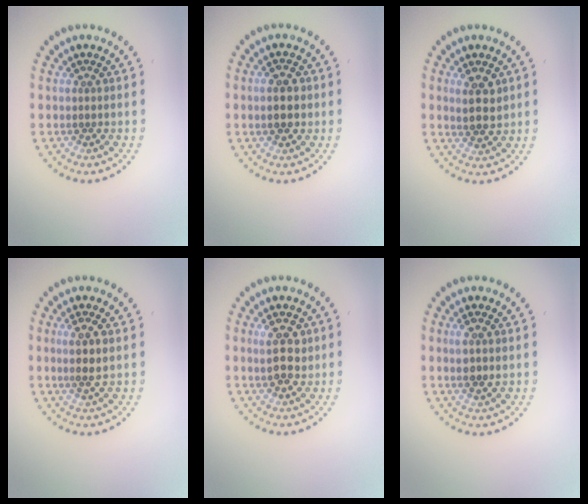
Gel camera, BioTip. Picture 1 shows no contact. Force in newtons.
{"total": 3.3, "press": 3.3, "slide": 0.1}
{"total": 2.7, "press": 2.5, "slide": 0.8}
{"total": 2.3, "press": 2.1, "slide": 0.8}
{"total": 2.8, "press": 2.8, "slide": 0.4}
{"total": 2.0, "press": 1.9, "slide": 0.6}